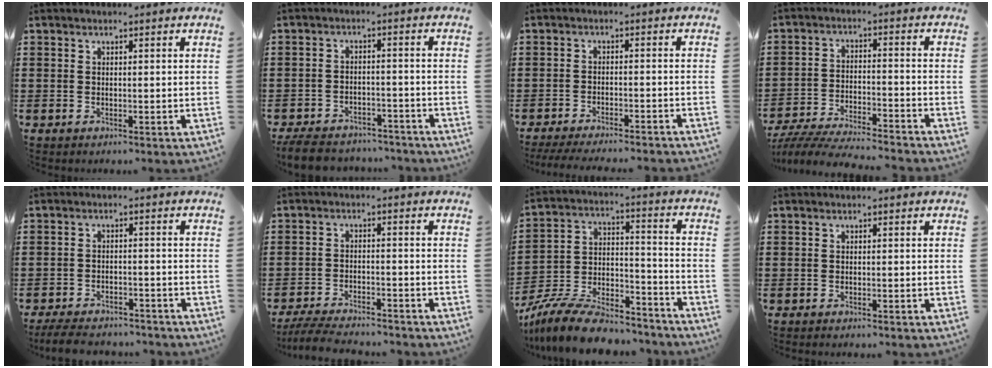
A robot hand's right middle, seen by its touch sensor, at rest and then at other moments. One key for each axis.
{"total": 5.2, "fx": -5.0, "fy": 1.0, "fz": 1.0, "tx": -0.027, "ty": 0.008, "tz": -0.103}
{"total": 3.5, "fx": -3.3, "fy": -0.1, "fz": 1.0, "tx": -0.022, "ty": -0.004, "tz": -0.067}
{"total": 6.1, "fx": -5.9, "fy": 0.3, "fz": 1.5, "tx": -0.033, "ty": -0.002, "tz": -0.117}
{"total": 4.5, "fx": -4.3, "fy": 0.8, "fz": 0.9, "tx": -0.021, "ty": 0.005, "tz": -0.088}
{"total": 4.8, "fx": -4.6, "fy": 0.5, "fz": 1.3, "tx": -0.033, "ty": -0.003, "tz": -0.095}
{"total": 11.7, "fx": -10.6, "fy": 2.3, "fz": 4.4, "tx": -0.085, "ty": 0.028, "tz": -0.211}
{"total": 0.6, "fx": -0.6, "fy": 0.0, "fz": 0.0, "tx": -0.001, "ty": 0.000, "tz": -0.013}